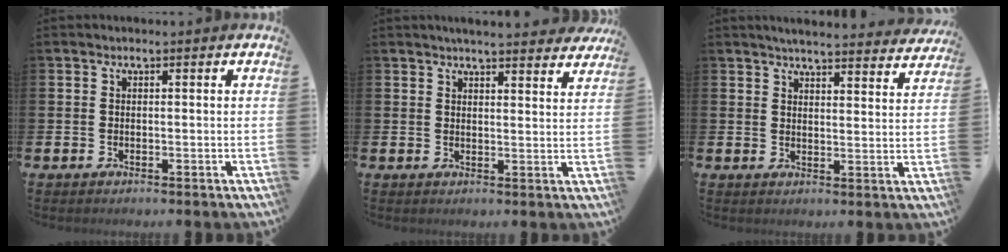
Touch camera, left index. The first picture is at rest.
{"total": 4.0, "force": [3.9, 0.0, 0.6], "torque": [-0.008, -0.023, 0.069]}
{"total": 4.6, "force": [4.5, 0.2, 1.0], "torque": [-0.020, -0.033, 0.076]}